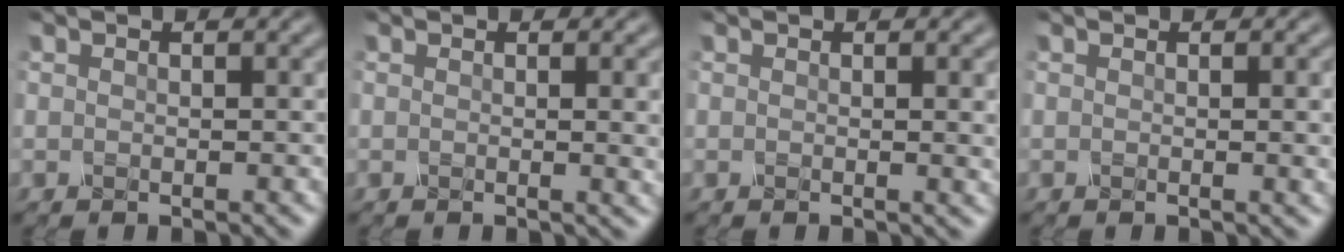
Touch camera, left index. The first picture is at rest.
{"total": 3.8, "force": [0.4, 1.3, 3.5], "torque": [-0.028, 0.004, 0.005]}
{"total": 2.7, "force": [0.4, 0.9, 2.5], "torque": [-0.018, 0.002, 0.002]}
{"total": 3.0, "force": [0.2, 1.0, 2.8], "torque": [-0.022, 0.005, -0.001]}